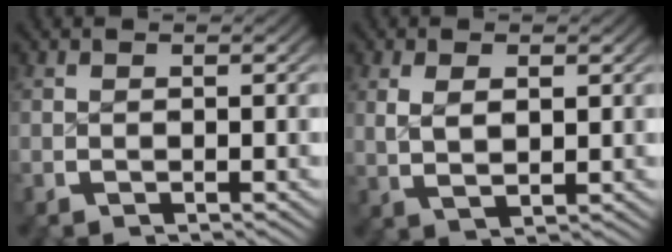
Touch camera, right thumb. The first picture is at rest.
{"total": 2.5, "force": [1.0, 1.1, 2.0], "torque": [-0.038, -0.007, 0.032]}